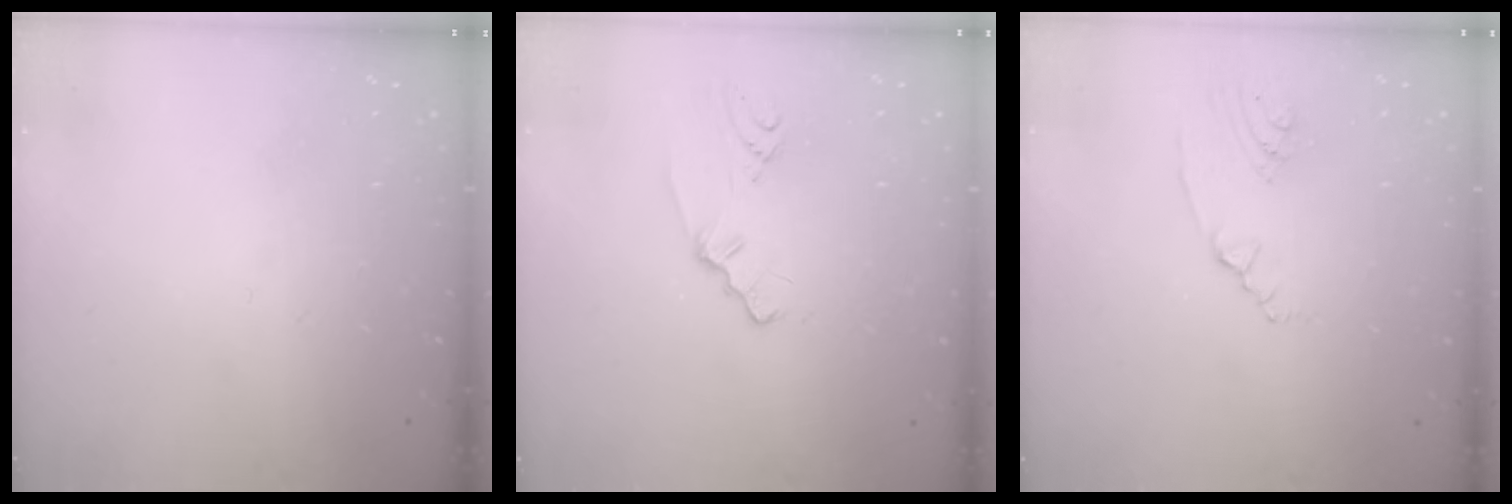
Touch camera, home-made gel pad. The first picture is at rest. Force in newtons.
{"total": 1.7, "press": 1.7, "slide": 0.4}
{"total": 2.4, "press": 2.0, "slide": 1.3}